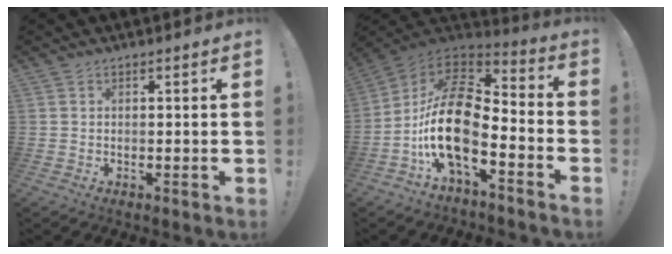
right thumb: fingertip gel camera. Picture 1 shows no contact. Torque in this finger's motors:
{"motor_torque": [2.88, 2.13, 0.86, -0.68, 0.37]}